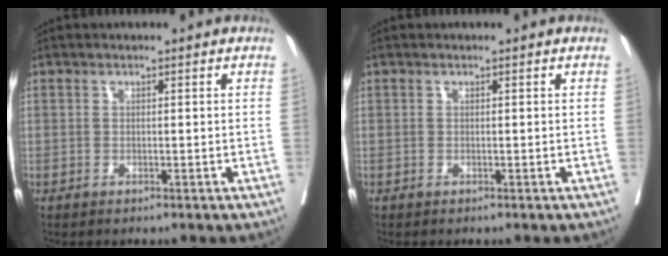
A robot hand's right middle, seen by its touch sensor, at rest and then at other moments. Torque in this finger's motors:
{"motor_torque": [0.02, -0.12, -0.30, -0.08]}